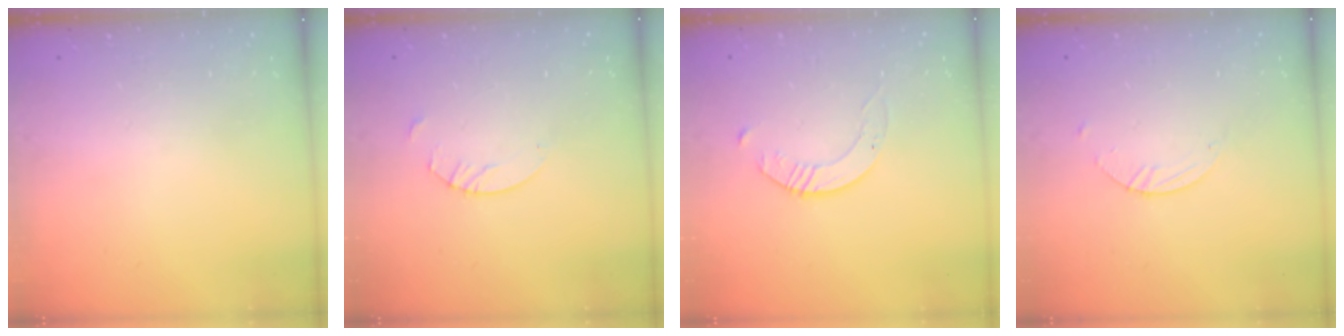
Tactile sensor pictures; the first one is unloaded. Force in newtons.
{"total": 2.7, "press": 2.7, "slide": 0.2}
{"total": 2.6, "press": 2.6, "slide": 0.3}
{"total": 1.8, "press": 1.8, "slide": 0.1}